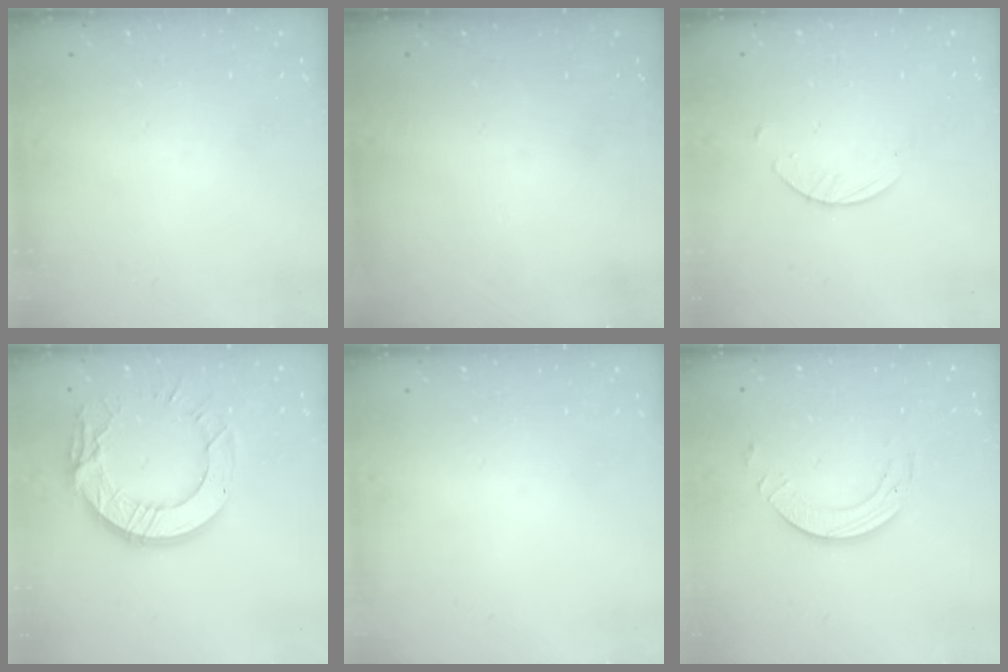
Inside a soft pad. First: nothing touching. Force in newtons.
{"total": 0.0}
{"total": 2.7, "press": 2.6, "slide": 0.3}
{"total": 15.0, "press": 14.9, "slide": 1.5}
{"total": 0.0}
{"total": 6.9, "press": 6.9, "slide": 0.7}